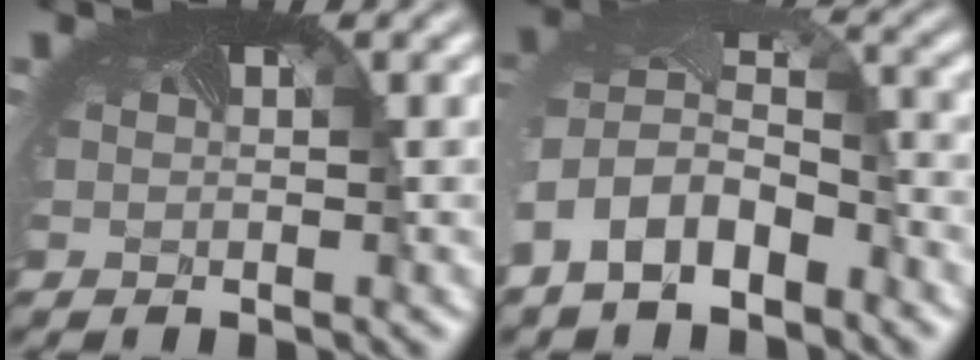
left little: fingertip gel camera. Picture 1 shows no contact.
{"total": 6.8, "force": [-3.3, 4.3, 4.1], "torque": [-0.103, -0.016, -0.061]}